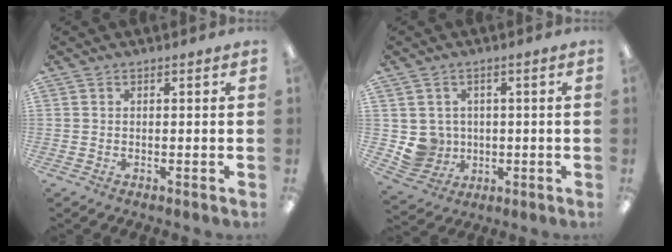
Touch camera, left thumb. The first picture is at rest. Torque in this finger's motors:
{"motor_torque": [-0.12, 0.24, 0.00, -0.05, 0.00]}